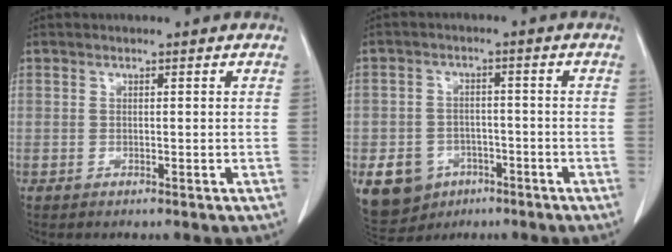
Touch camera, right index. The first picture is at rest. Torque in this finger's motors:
{"motor_torque": [0.03, -0.03, -0.34, -0.21]}